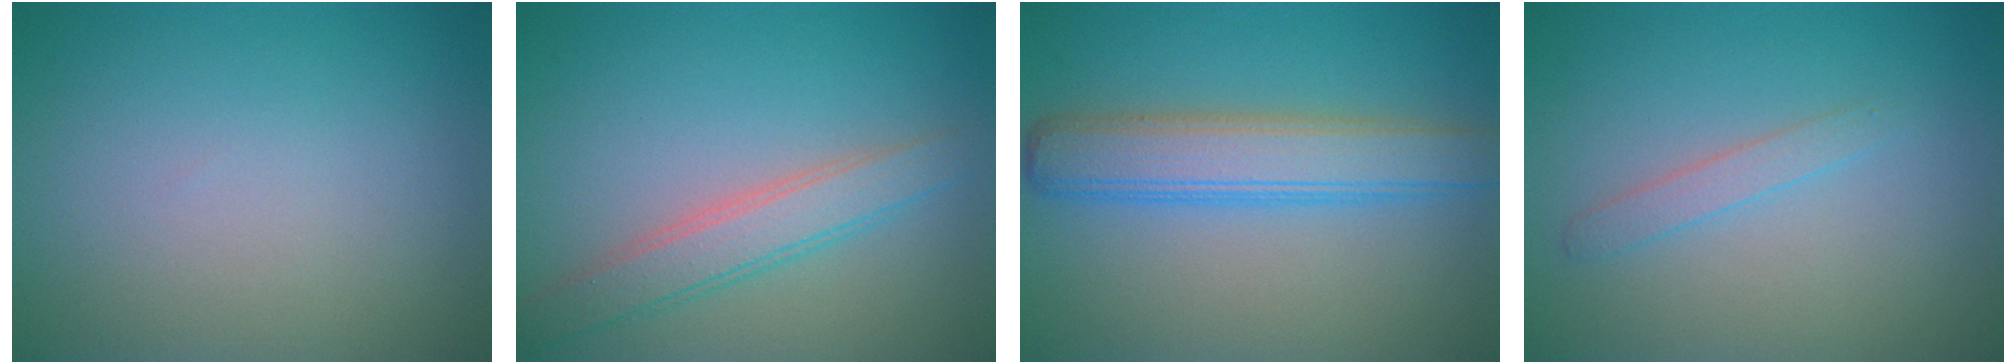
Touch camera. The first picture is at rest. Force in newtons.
{"total": 3.3, "press": 3.3, "slide": 0.2}
{"total": 5.2, "press": 5.2, "slide": 0.1}
{"total": 1.3, "press": 1.3, "slide": 0.0}